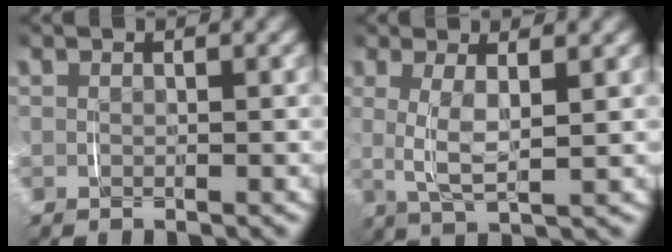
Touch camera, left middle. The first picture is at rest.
{"total": 4.3, "force": [0.7, 1.5, 4.0], "torque": [-0.089, -0.007, 0.017]}